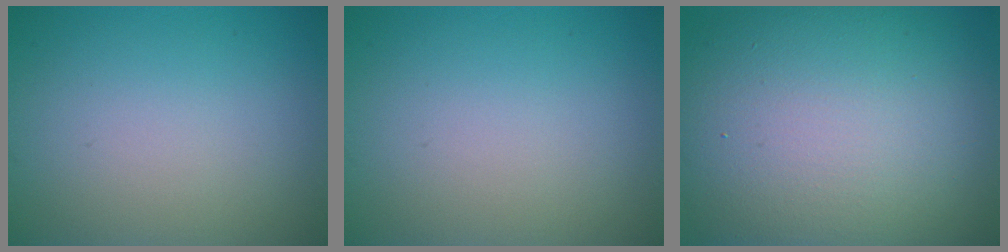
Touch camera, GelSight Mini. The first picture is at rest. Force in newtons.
{"total": 0.0}
{"total": 15.6, "press": 15.6, "slide": 1.1}